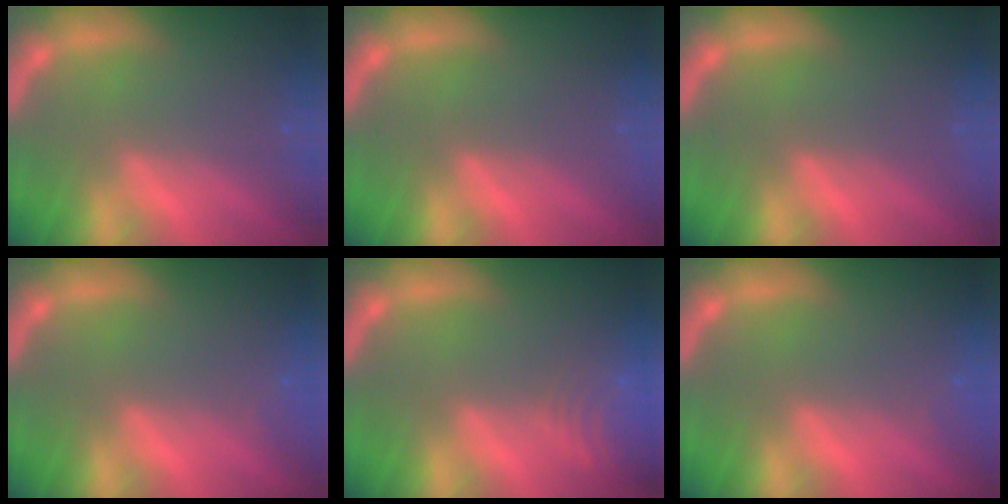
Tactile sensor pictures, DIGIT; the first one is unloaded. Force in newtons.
{"total": 0.0}
{"total": 0.0}
{"total": 0.9}
{"total": 7.5}
{"total": 0.9}